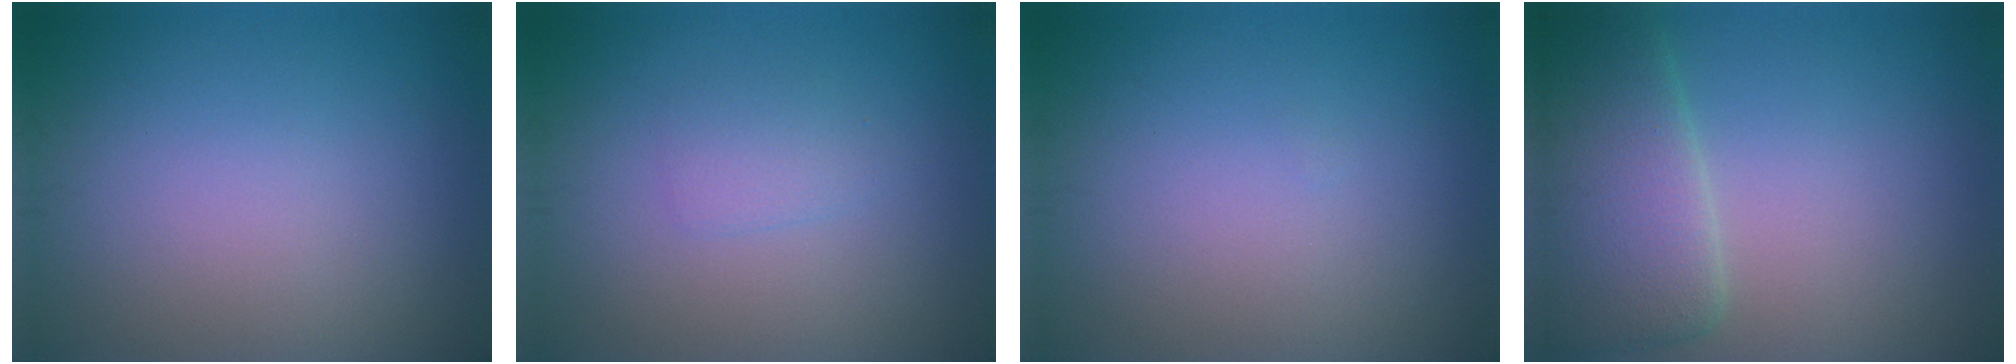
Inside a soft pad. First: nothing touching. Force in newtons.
{"total": 1.4, "press": 1.4, "slide": 0.1}
{"total": 0.0}
{"total": 6.9, "press": 6.9, "slide": 0.2}